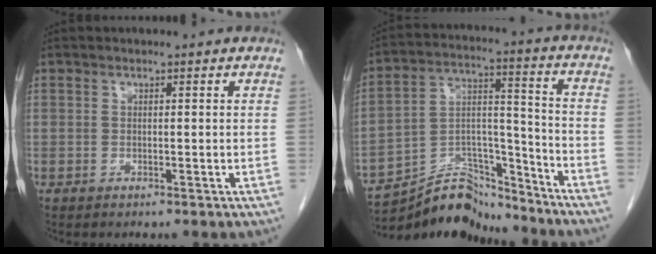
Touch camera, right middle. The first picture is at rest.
{"total": 14.1, "force": [-13.6, 2.4, 2.6], "torque": [-0.045, 0.038, -0.234]}